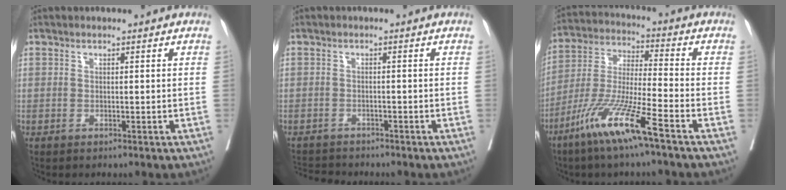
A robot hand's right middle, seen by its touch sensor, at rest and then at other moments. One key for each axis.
{"total": 5.4, "fx": -5.1, "fy": 1.5, "fz": 0.9, "tx": -0.013, "ty": -0.007, "tz": -0.082}
{"total": 12.5, "fx": -7.5, "fy": -0.3, "fz": 10.0, "tx": -0.206, "ty": -0.029, "tz": -0.153}